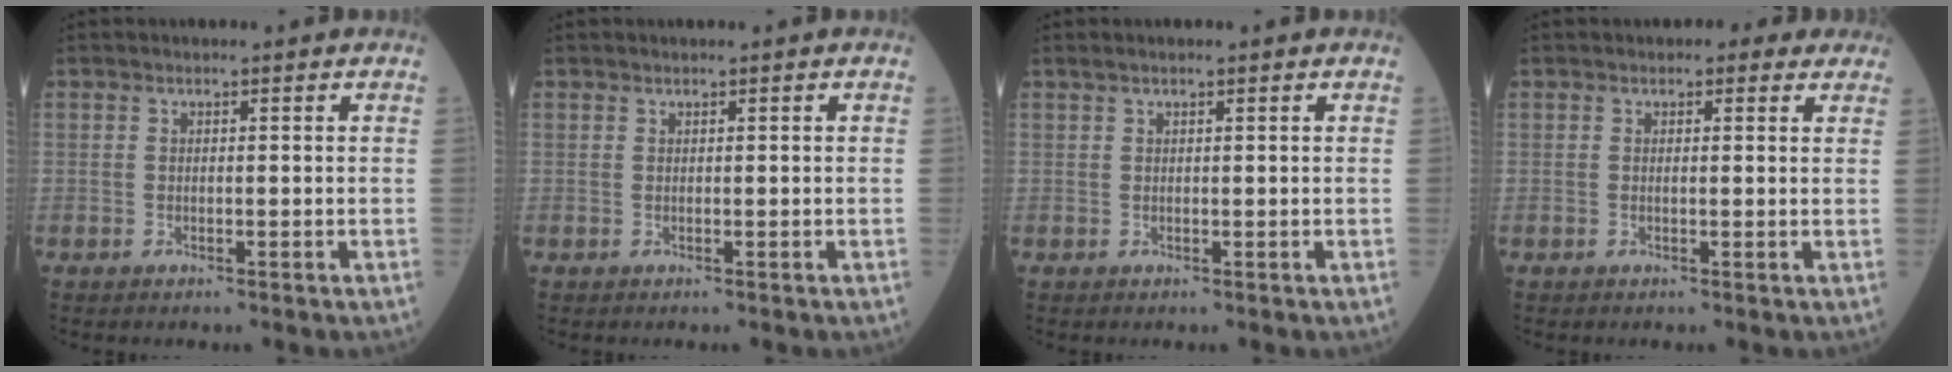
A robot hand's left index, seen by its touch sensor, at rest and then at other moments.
{"total": 0.0}
{"total": 1.8, "force": [1.4, 0.3, 1.0], "torque": [-0.021, 0.026, 0.027]}
{"total": 2.8, "force": [2.0, 1.4, 1.3], "torque": [-0.012, 0.010, 0.017]}